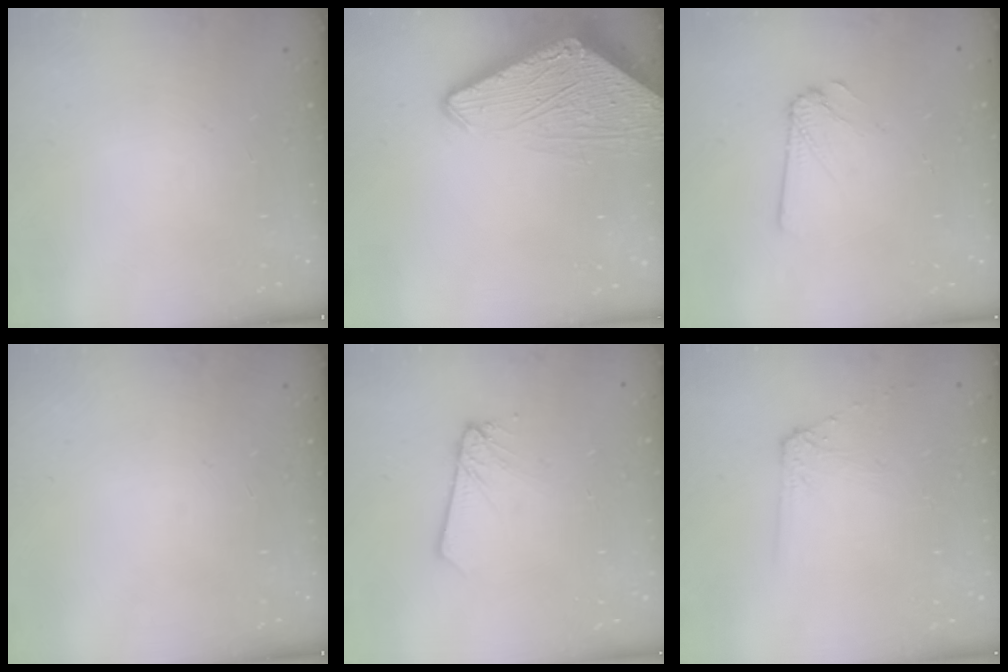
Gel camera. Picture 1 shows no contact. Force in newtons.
{"total": 7.1, "press": 7.0, "slide": 0.7}
{"total": 2.2, "press": 2.2, "slide": 0.1}
{"total": 0.0}
{"total": 2.5, "press": 2.5, "slide": 0.1}
{"total": 5.5, "press": 5.4, "slide": 0.7}